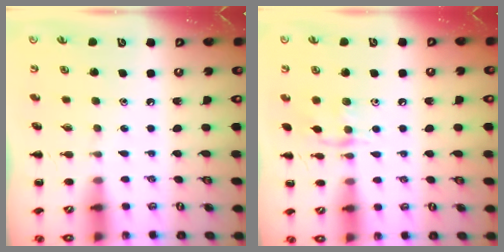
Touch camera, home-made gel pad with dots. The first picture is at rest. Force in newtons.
{"total": 8.7, "press": 8.7, "slide": 0.8}